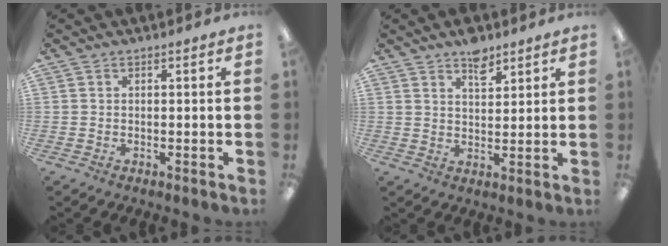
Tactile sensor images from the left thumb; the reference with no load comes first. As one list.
[{"total": 5.8, "force": [4.4, 2.6, 2.8], "torque": [-0.032, -0.024, 0.075]}]